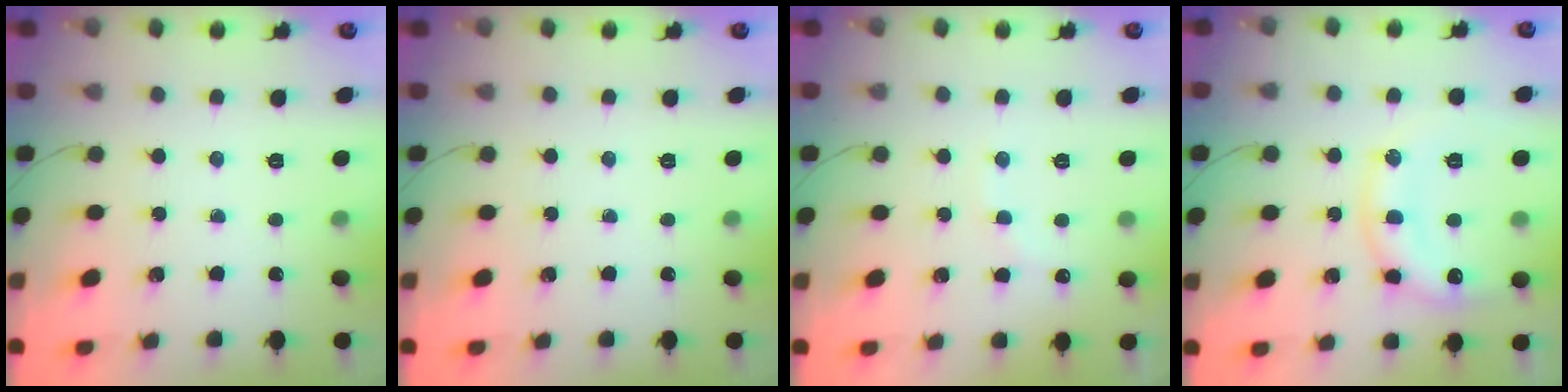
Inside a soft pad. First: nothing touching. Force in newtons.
{"total": 0.0}
{"total": 6.5, "press": 6.4, "slide": 1.4}
{"total": 13.5, "press": 13.5, "slide": 0.9}